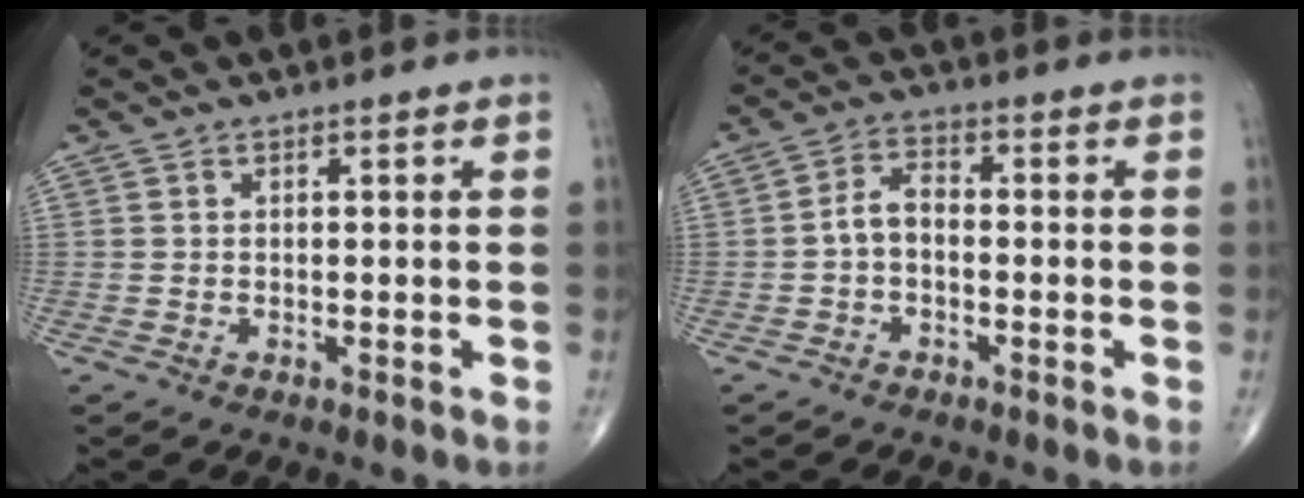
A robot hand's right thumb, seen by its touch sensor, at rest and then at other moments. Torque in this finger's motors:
{"motor_torque": [0.01, 0.01, 0.46, 0.00, 0.13]}